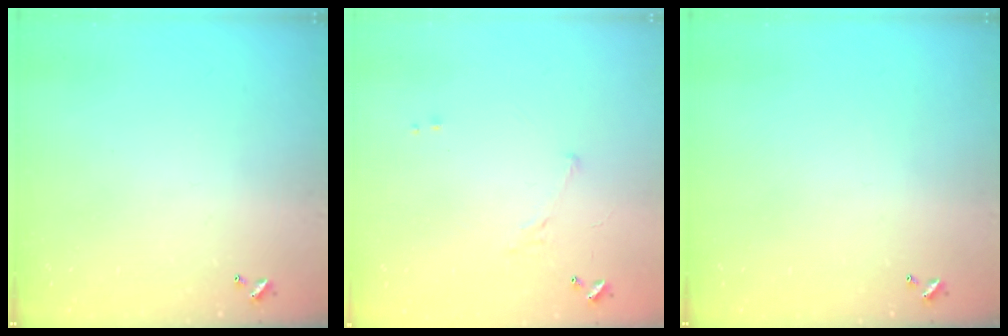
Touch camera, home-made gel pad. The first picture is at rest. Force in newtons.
{"total": 5.9, "press": 5.9, "slide": 0.8}
{"total": 0.0}